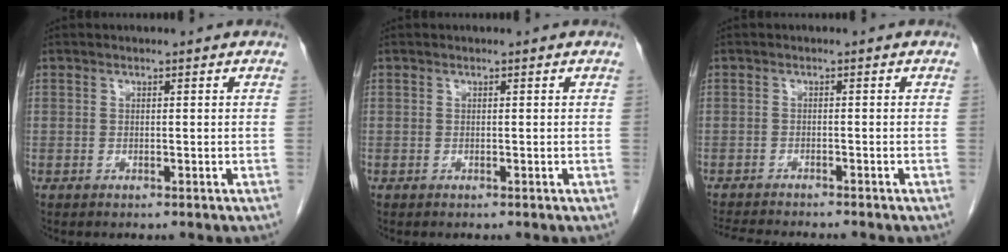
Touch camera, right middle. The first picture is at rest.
{"total": 0.0}
{"total": 7.1, "force": [-6.6, 0.4, 2.7], "torque": [-0.042, -0.015, -0.103]}